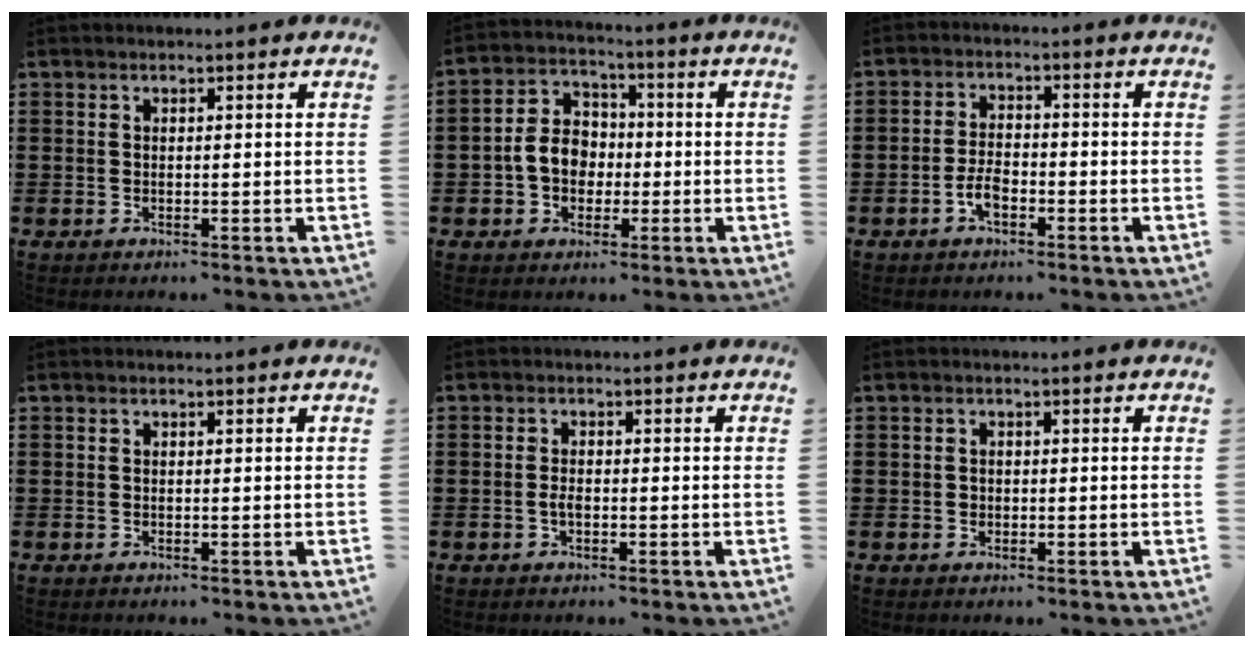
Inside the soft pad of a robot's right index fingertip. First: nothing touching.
{"total": 6.5, "force": [-1.0, 5.3, 3.5], "torque": [-0.090, 0.012, -0.023]}
{"total": 3.6, "force": [-1.9, 1.8, 2.5], "torque": [-0.067, -0.003, -0.041]}
{"total": 0.0}
{"total": 1.5, "force": [-0.4, 0.4, 1.4], "torque": [-0.035, -0.008, -0.009]}
{"total": 0.7, "force": [0.0, 0.6, 0.2], "torque": [-0.005, 0.005, -0.001]}